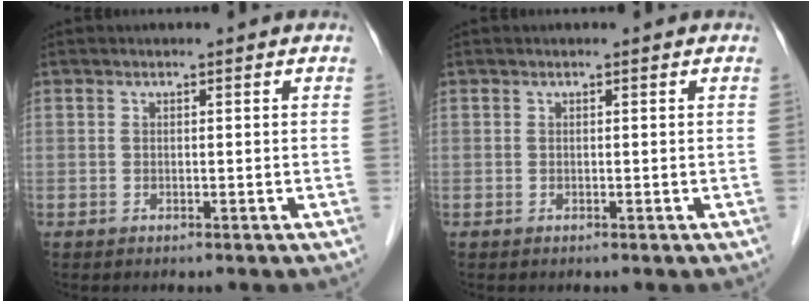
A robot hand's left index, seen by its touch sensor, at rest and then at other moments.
{"total": 0.0}